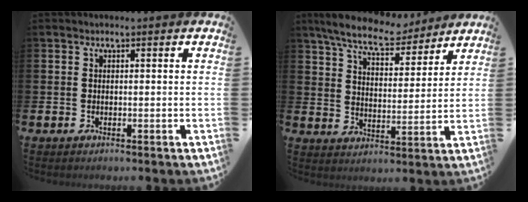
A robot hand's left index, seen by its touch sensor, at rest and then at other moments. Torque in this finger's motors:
{"motor_torque": [1.15, -0.99, 0.57, 0.21]}